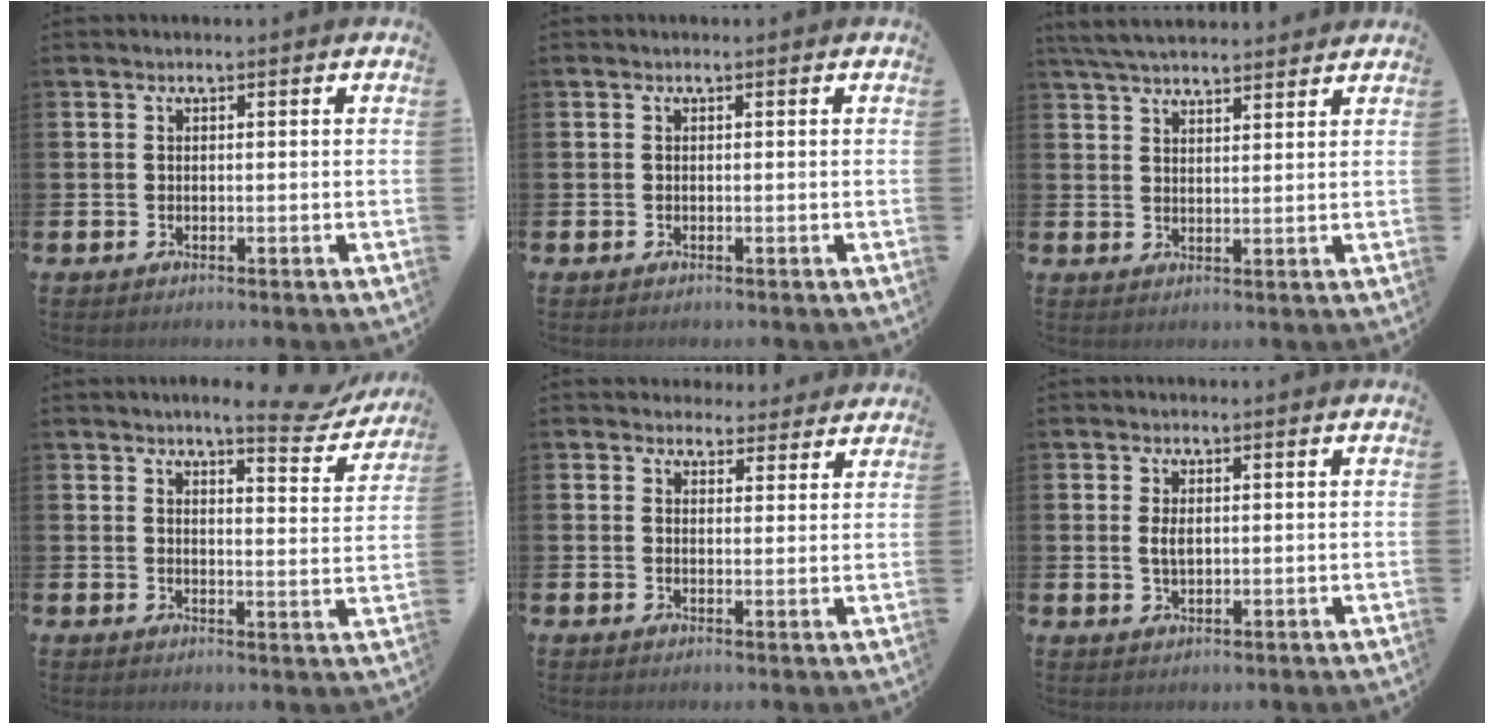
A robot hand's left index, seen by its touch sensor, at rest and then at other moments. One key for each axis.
{"total": 0.0}
{"total": 4.8, "fx": 4.7, "fy": 0.7, "fz": 1.0, "tx": -0.037, "ty": -0.015, "tz": 0.088}
{"total": 6.1, "fx": 5.3, "fy": 1.0, "fz": 2.9, "tx": -0.042, "ty": -0.028, "tz": 0.086}
{"total": 3.6, "fx": 3.3, "fy": 1.5, "fz": -0.1, "tx": 0.003, "ty": -0.016, "tz": 0.057}
{"total": 2.2, "fx": 0.6, "fy": 1.1, "fz": 1.8, "tx": -0.025, "ty": 0.000, "tz": 0.007}